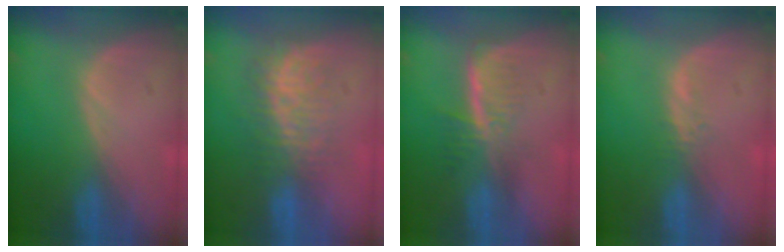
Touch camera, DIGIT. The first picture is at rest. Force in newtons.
{"total": 8.3, "press": 7.2, "slide": 4.0}
{"total": 6.0, "press": 5.1, "slide": 3.0}
{"total": 1.1, "press": 1.0, "slide": 0.5}